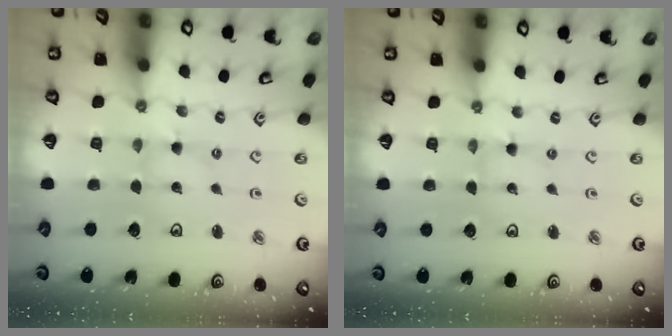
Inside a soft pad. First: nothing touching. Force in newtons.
{"total": 0.6, "press": 0.6, "slide": 0.1}